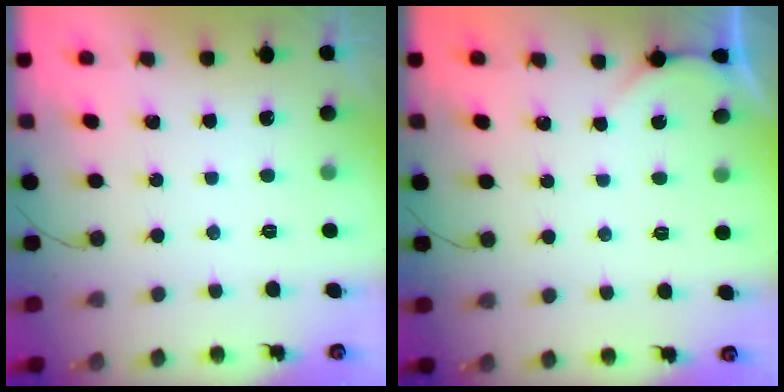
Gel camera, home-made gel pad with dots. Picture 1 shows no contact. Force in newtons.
{"total": 0.0}